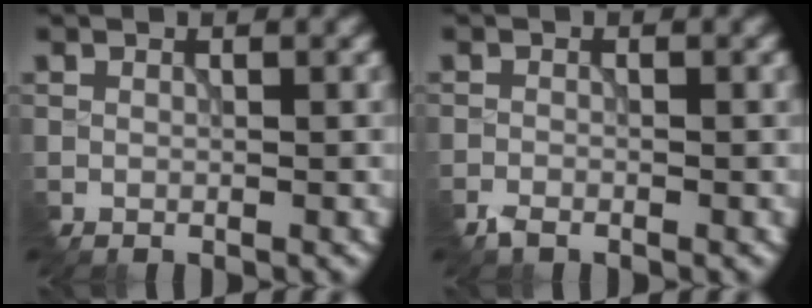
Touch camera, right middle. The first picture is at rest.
{"total": 1.6, "force": [-1.4, 0.6, 0.6], "torque": [-0.018, -0.004, -0.029]}